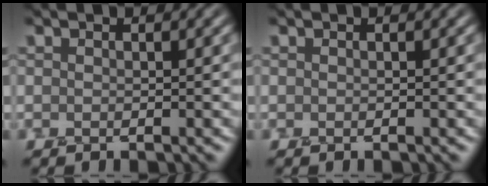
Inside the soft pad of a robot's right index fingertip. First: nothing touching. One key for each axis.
{"total": 0.0}